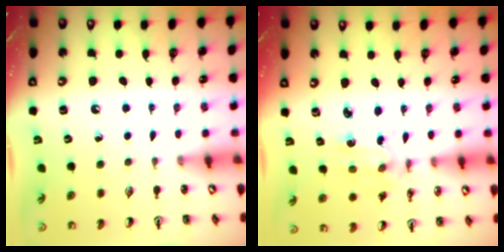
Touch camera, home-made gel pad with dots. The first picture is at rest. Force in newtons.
{"total": 2.3, "press": 2.3, "slide": 0.4}